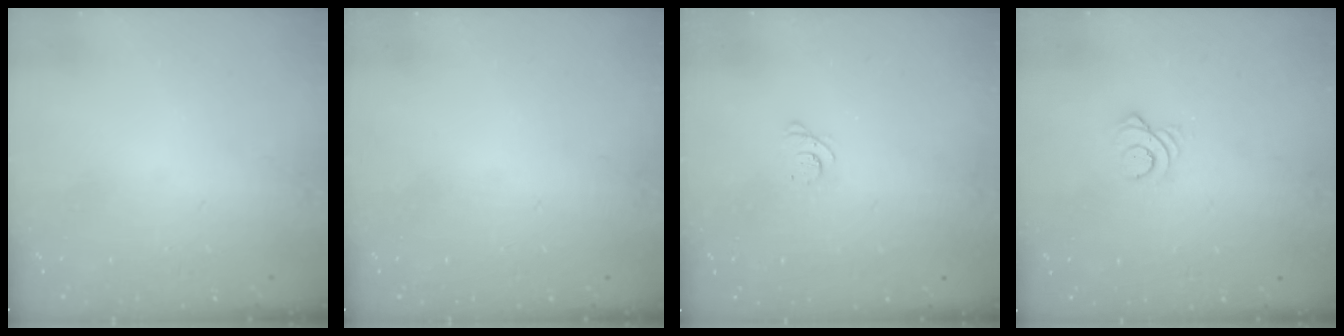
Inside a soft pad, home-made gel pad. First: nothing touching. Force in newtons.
{"total": 0.0}
{"total": 2.4, "press": 2.3, "slide": 0.3}
{"total": 3.2, "press": 3.2, "slide": 0.1}